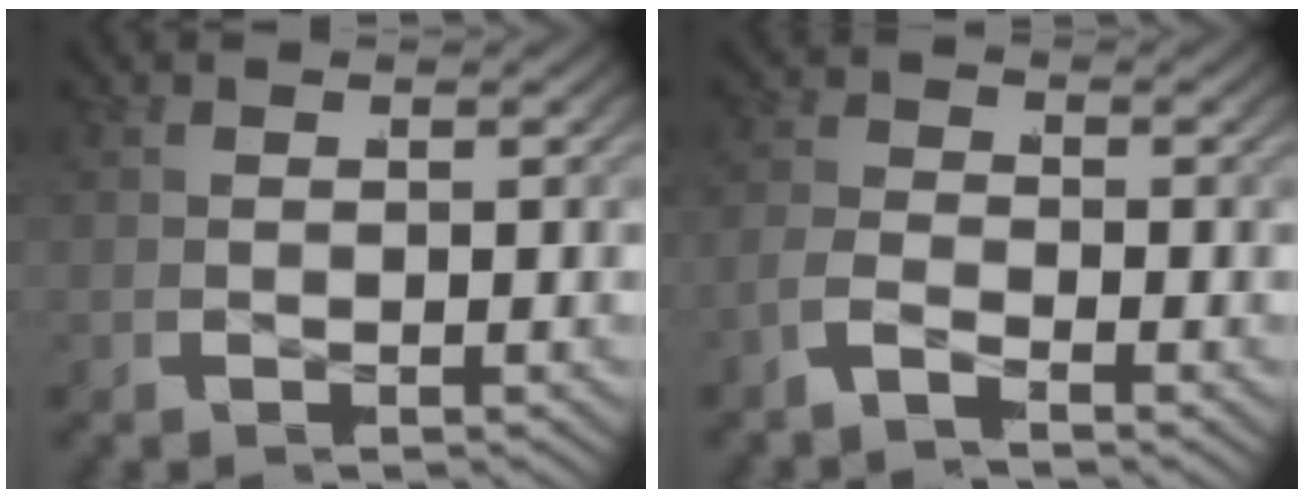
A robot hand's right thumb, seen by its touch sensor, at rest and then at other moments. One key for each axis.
{"total": 1.8, "fx": -1.7, "fy": 0.3, "fz": 0.5, "tx": -0.011, "ty": 0.002, "tz": -0.040}